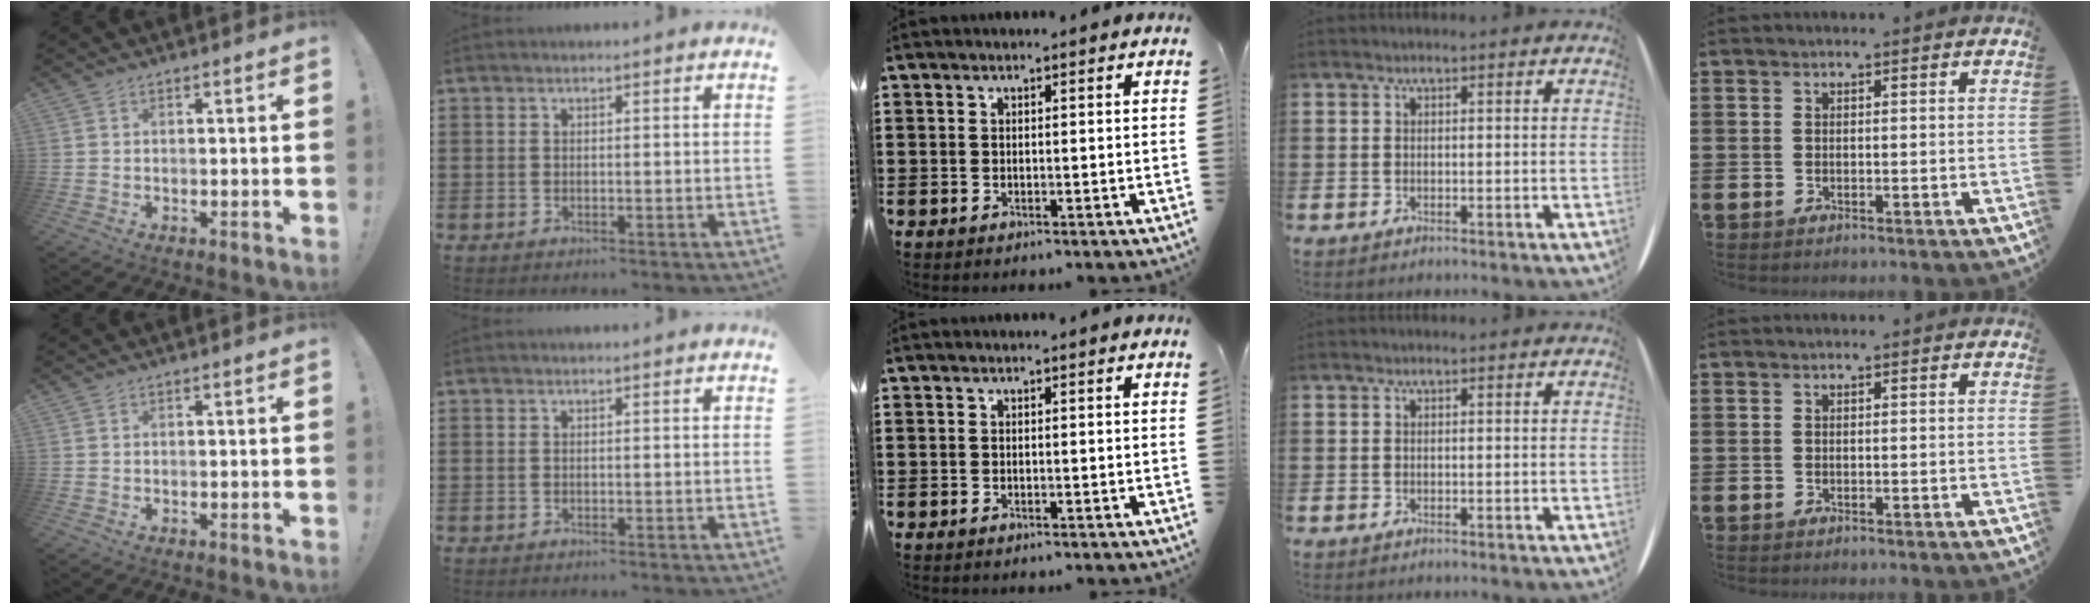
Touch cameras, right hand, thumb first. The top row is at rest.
{}